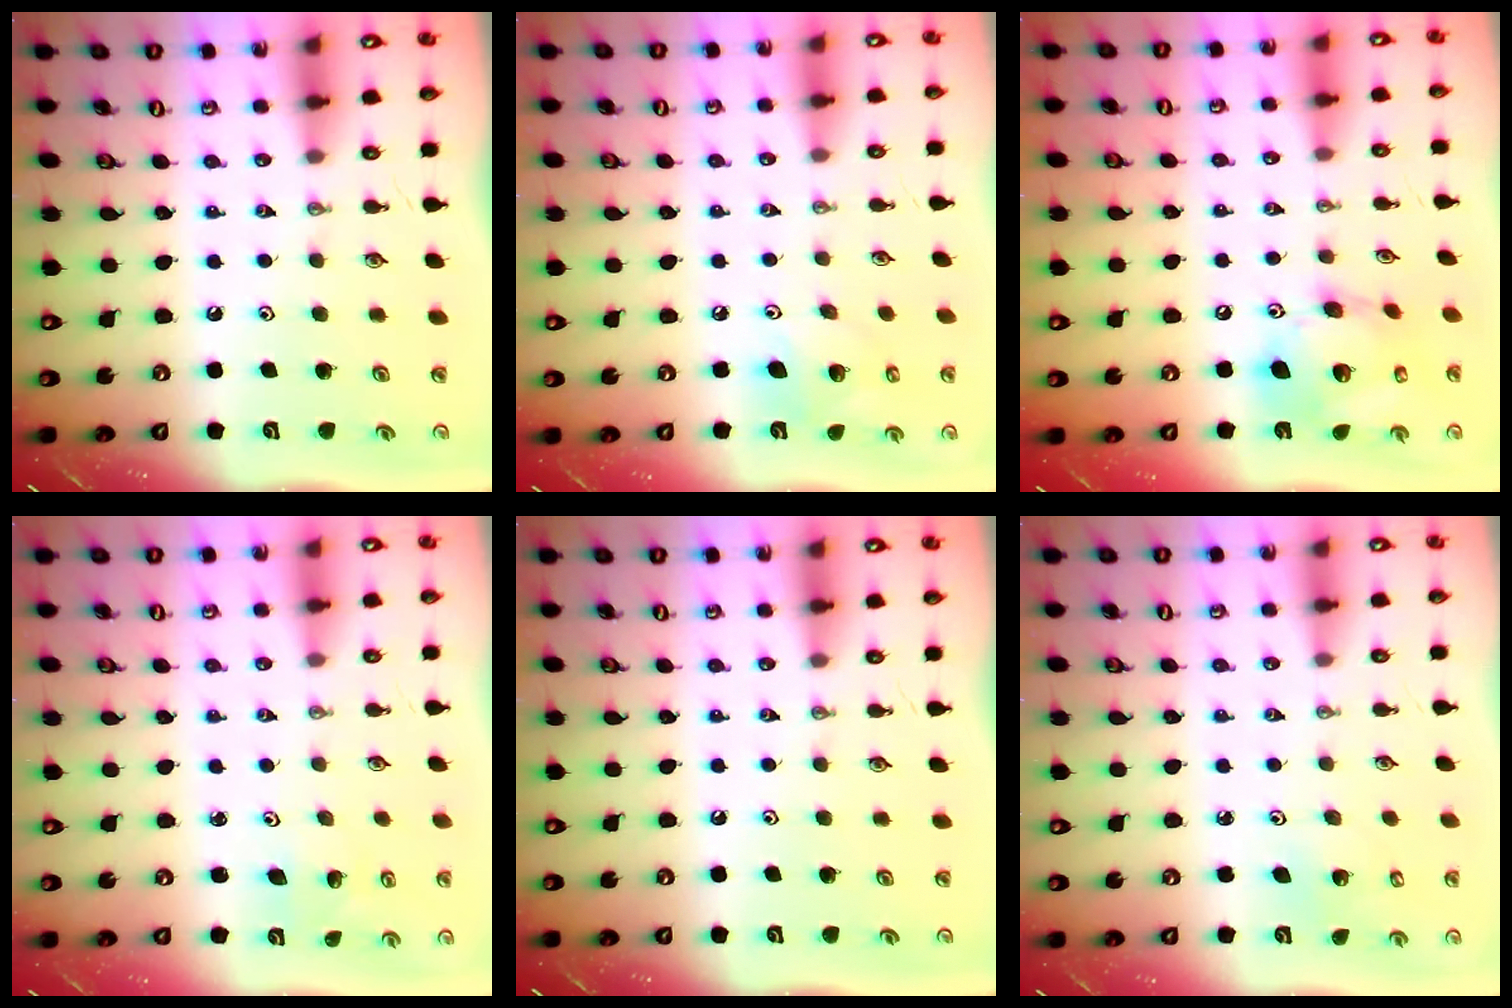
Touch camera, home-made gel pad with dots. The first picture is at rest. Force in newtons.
{"total": 10.1, "press": 9.9, "slide": 1.8}
{"total": 16.1, "press": 16.0, "slide": 1.9}
{"total": 1.9, "press": 1.9, "slide": 0.2}
{"total": 0.0}
{"total": 2.6, "press": 2.6, "slide": 0.2}